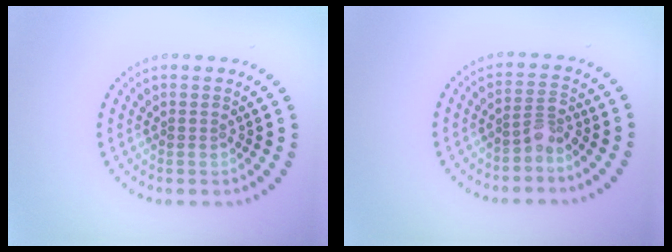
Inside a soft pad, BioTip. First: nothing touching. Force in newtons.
{"total": 2.0, "press": 1.5, "slide": 1.3}